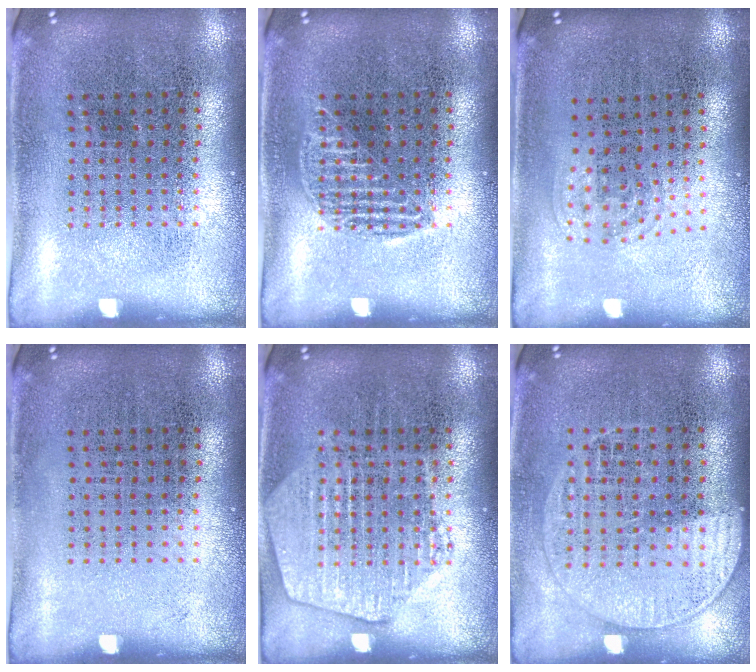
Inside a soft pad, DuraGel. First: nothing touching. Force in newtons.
{"total": 1.2, "press": 1.2, "slide": 0.2}
{"total": 1.1, "press": 0.7, "slide": 0.8}
{"total": 0.0}
{"total": 2.4, "press": 2.4, "slide": 0.3}
{"total": 1.3, "press": 1.2, "slide": 0.5}